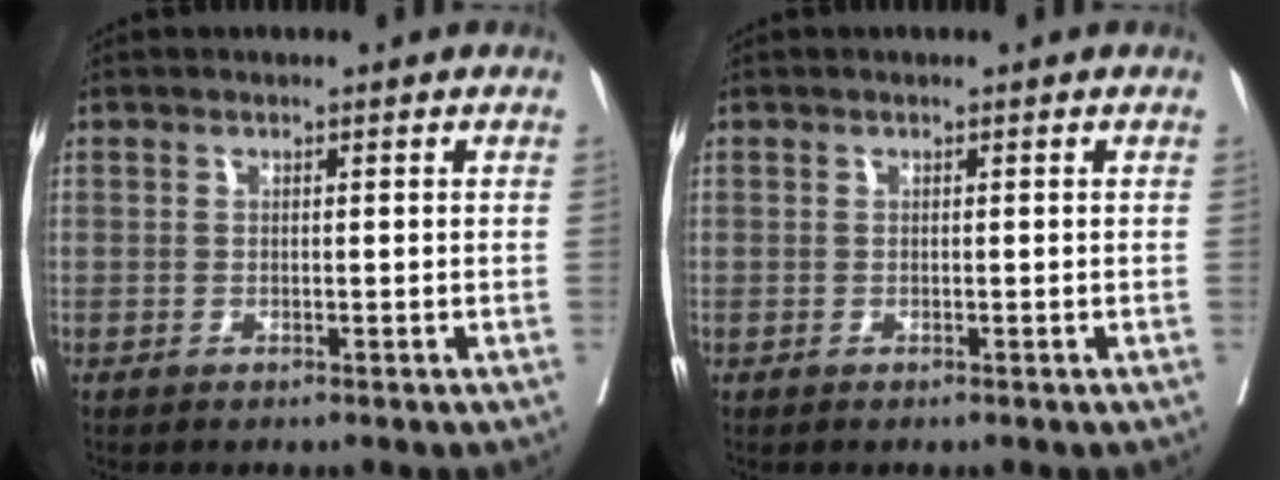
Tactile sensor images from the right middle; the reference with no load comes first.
{"total": 0.0}